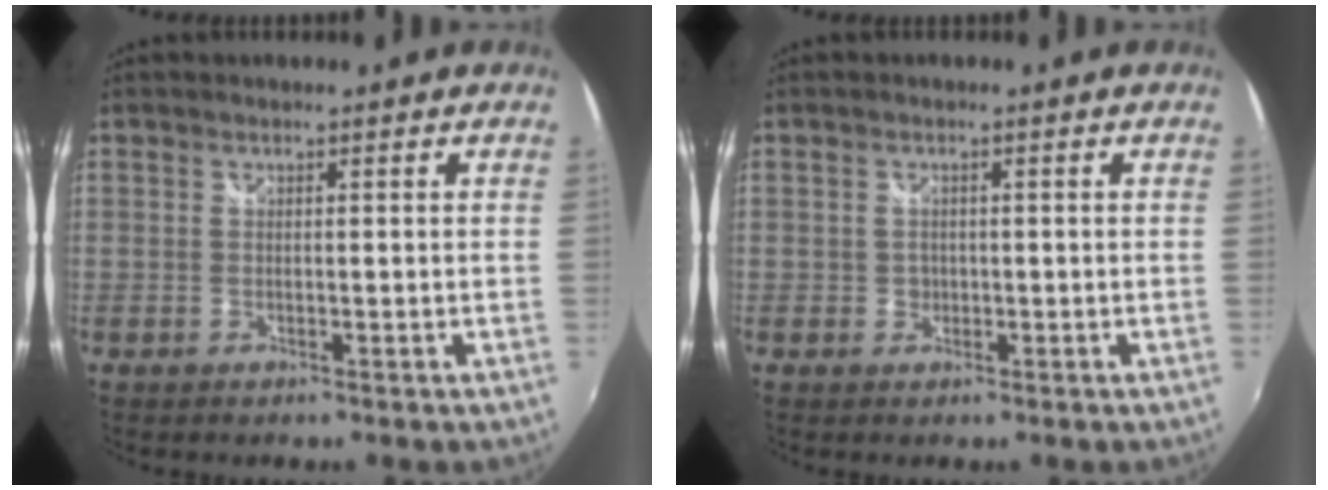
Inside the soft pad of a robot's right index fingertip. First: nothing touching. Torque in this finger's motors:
{"motor_torque": [-1.08, 1.06, 0.00, 0.00]}